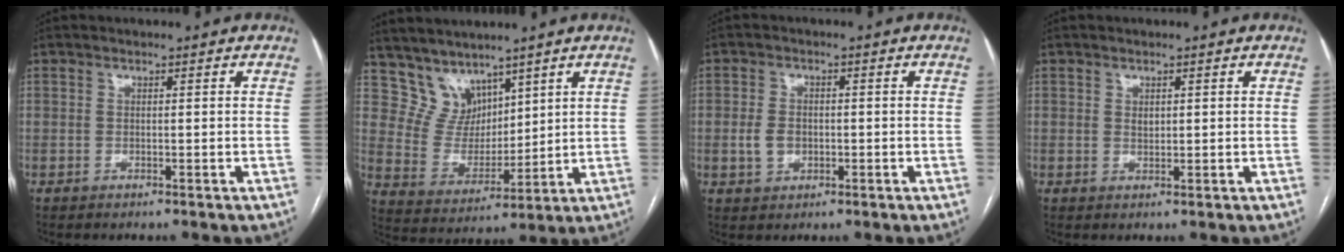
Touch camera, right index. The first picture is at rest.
{"total": 7.9, "force": [6.1, 4.9, 0.8], "torque": [-0.029, 0.017, 0.136]}
{"total": 3.7, "force": [-0.5, 2.8, 2.4], "torque": [-0.048, 0.008, -0.004]}
{"total": 1.1, "force": [0.4, 0.7, 0.7], "torque": [-0.012, -0.001, 0.010]}